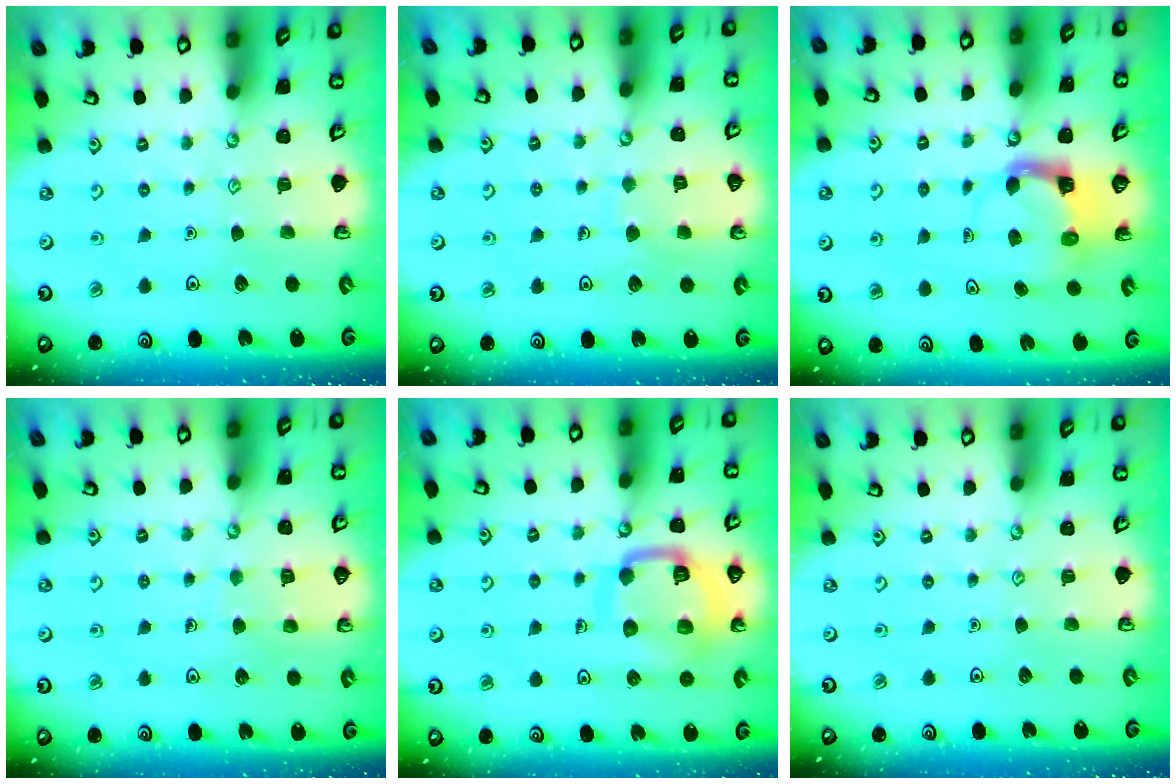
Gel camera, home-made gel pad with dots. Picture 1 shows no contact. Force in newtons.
{"total": 5.1, "press": 5.1, "slide": 0.5}
{"total": 3.8, "press": 3.8, "slide": 0.3}
{"total": 6.1, "press": 6.1, "slide": 0.4}
{"total": 14.1, "press": 14.0, "slide": 1.5}
{"total": 0.0}